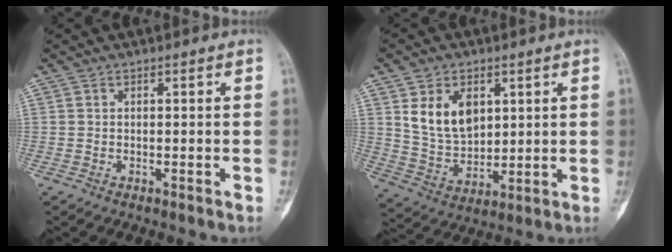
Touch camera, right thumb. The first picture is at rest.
{"total": 11.1, "force": [3.8, 7.5, 7.2], "torque": [-0.102, -0.022, 0.086]}